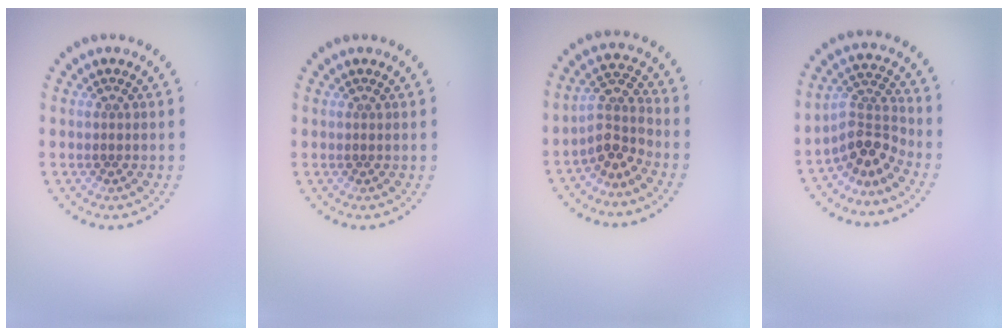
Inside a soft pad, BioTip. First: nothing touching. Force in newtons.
{"total": 0.0}
{"total": 3.0, "press": 2.3, "slide": 1.9}
{"total": 3.8, "press": 2.6, "slide": 2.7}